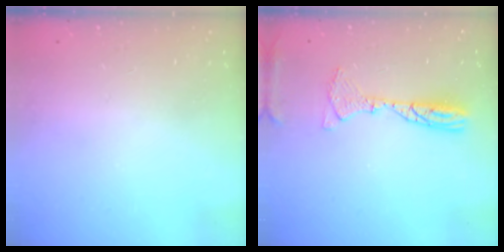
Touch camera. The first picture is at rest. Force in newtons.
{"total": 10.6, "press": 10.4, "slide": 2.2}